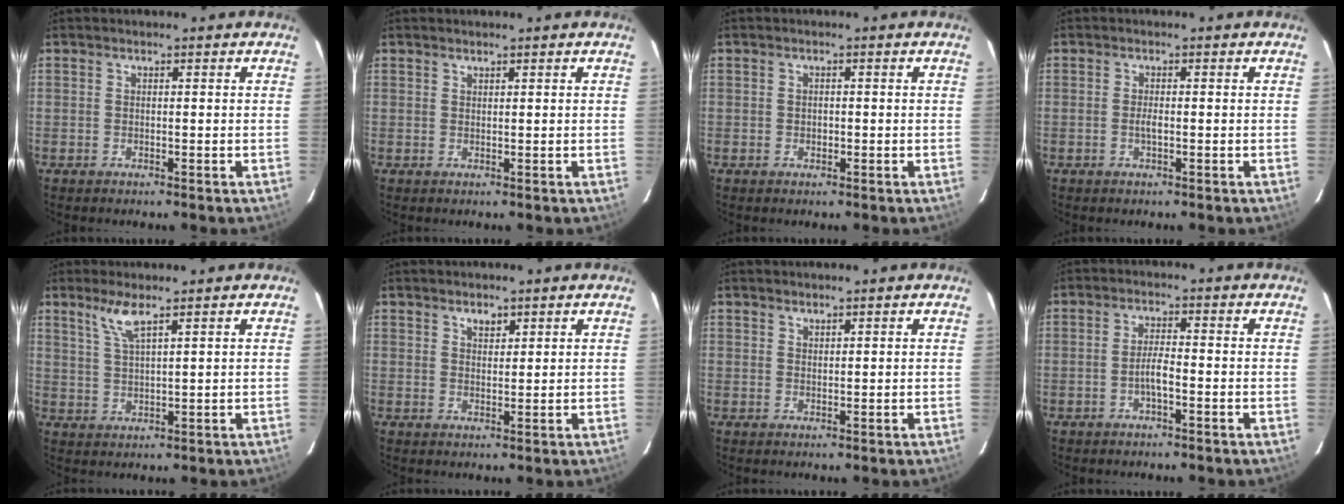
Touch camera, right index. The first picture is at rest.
{"total": 0.5, "force": [0.5, 0.1, 0.1], "torque": [-0.001, 0.002, 0.011]}
{"total": 1.0, "force": [-0.1, 0.8, 0.6], "torque": [-0.009, 0.002, 0.000]}
{"total": 1.4, "force": [-0.3, 0.5, 1.3], "torque": [-0.027, 0.000, -0.007]}
{"total": 4.4, "force": [3.0, 0.3, 3.1], "torque": [-0.066, -0.001, 0.064]}
{"total": 2.1, "force": [1.5, 1.2, 1.0], "torque": [-0.013, 0.005, 0.027]}
{"total": 1.0, "force": [0.9, 0.3, 0.2], "torque": [-0.004, 0.002, 0.018]}
{"total": 2.9, "force": [-1.1, 0.3, 2.7], "torque": [-0.055, 0.004, -0.021]}